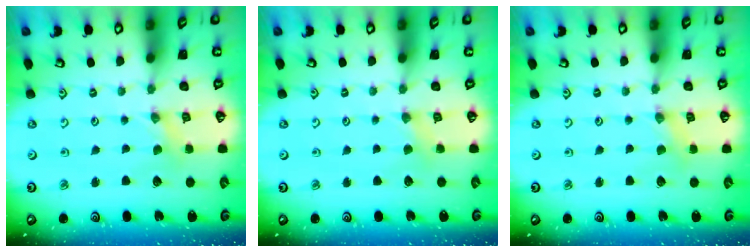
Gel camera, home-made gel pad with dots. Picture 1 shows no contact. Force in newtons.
{"total": 2.2, "press": 2.1, "slide": 0.4}
{"total": 1.1, "press": 1.1, "slide": 0.2}